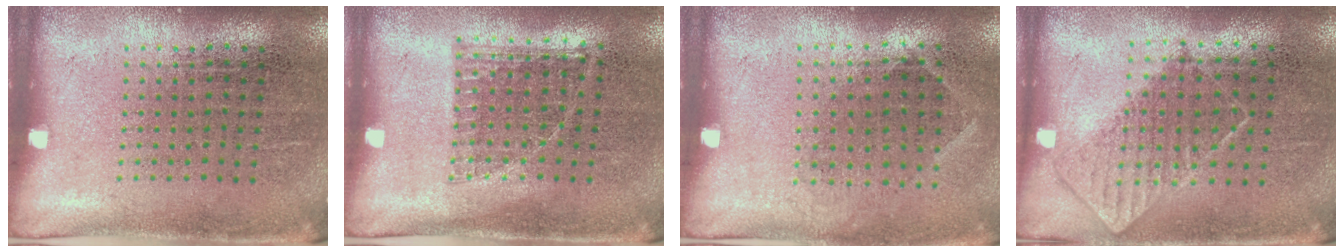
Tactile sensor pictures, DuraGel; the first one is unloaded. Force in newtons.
{"total": 0.8, "press": 0.8, "slide": 0.2}
{"total": 0.9, "press": 0.7, "slide": 0.7}
{"total": 0.7, "press": 0.7, "slide": 0.2}